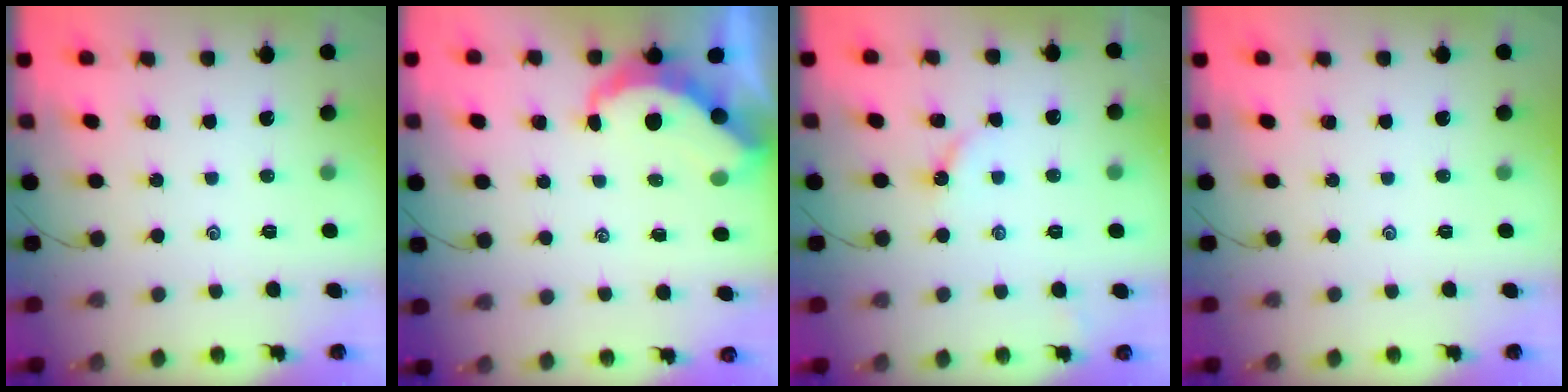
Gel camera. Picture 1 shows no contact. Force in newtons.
{"total": 6.1, "press": 6.1, "slide": 0.4}
{"total": 2.8, "press": 2.8, "slide": 0.3}
{"total": 0.0}